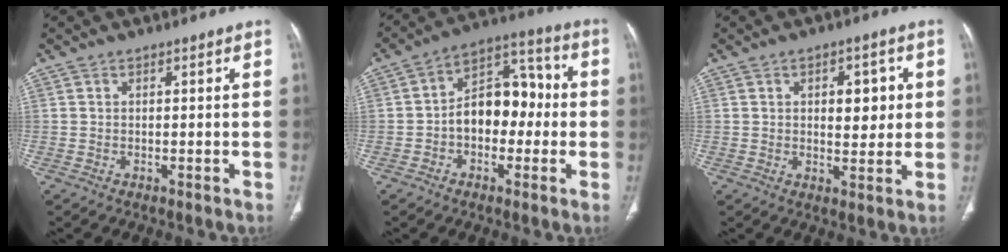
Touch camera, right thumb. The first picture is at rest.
{"total": 12.4, "force": [-1.3, 8.4, 9.1], "torque": [-0.100, 0.046, -0.031]}
{"total": 6.9, "force": [1.5, 3.9, 5.5], "torque": [-0.049, -0.005, 0.023]}